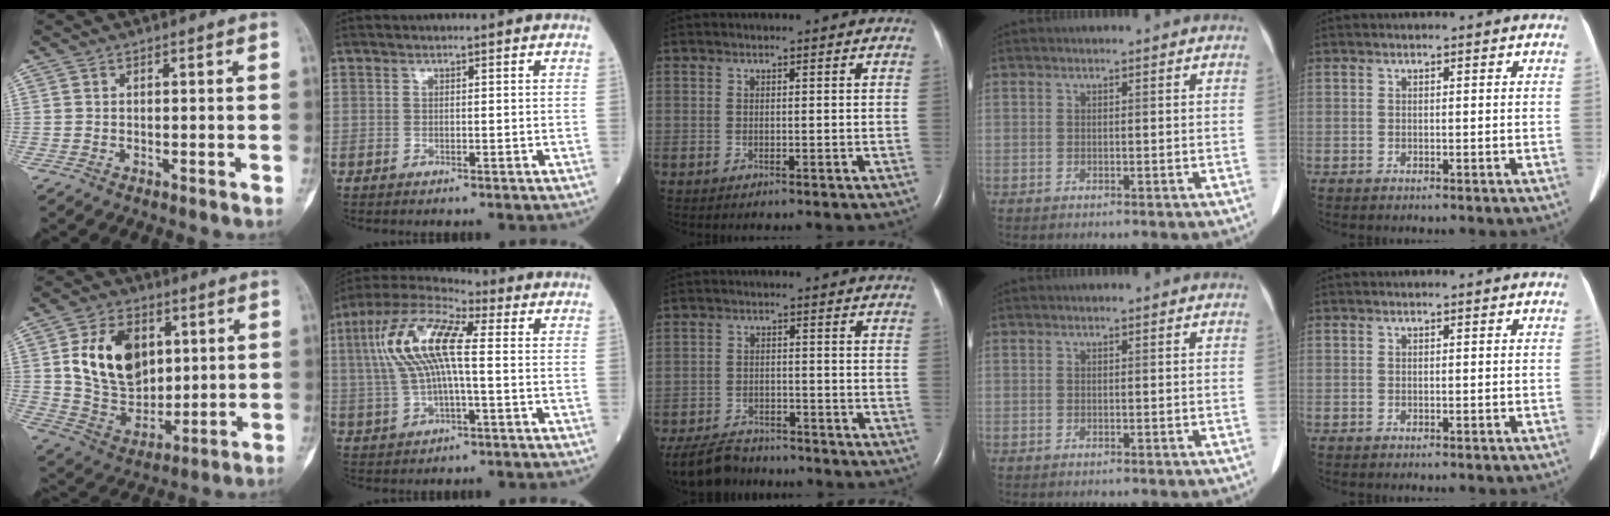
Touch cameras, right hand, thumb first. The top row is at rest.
{"thumb": {"total": 16.7, "force": [4.3, 11.7, 11.2], "torque": [-0.154, -0.019, 0.089]}, "index": {"total": 13.2, "force": [1.8, 3.4, 12.6], "torque": [-0.270, 0.030, 0.028]}, "middle": {"total": 7.7, "force": [-7.0, 2.6, 2.0], "torque": [-0.042, -0.014, -0.115]}}